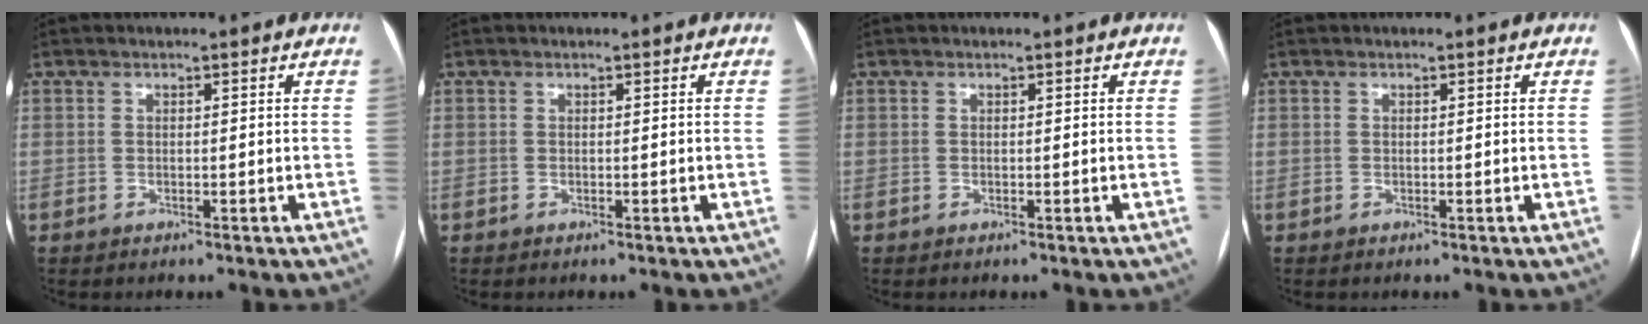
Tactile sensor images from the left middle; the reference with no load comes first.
{"total": 0.0}
{"total": 0.0}
{"total": 0.0}